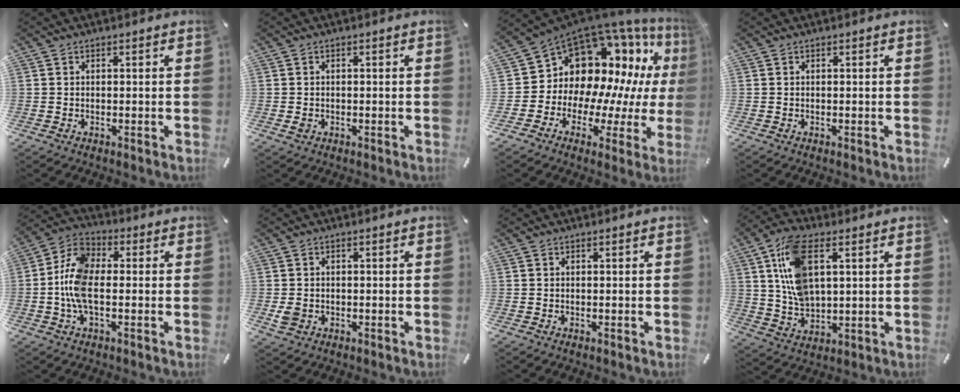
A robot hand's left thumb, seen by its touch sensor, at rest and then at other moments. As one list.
[{"total": 1.2, "force": [-0.3, 1.0, 0.6], "torque": [-0.010, 0.003, -0.006]}, {"total": 15.5, "force": [8.0, 12.0, 5.9], "torque": [-0.081, -0.097, 0.166]}, {"total": 0.0}, {"total": 9.9, "force": [-1.5, 5.5, 8.1], "torque": [-0.183, 0.000, -0.029]}, {"total": 2.9, "force": [-0.5, 2.5, 1.3], "torque": [-0.022, -0.001, -0.012]}, {"total": 0.0}, {"total": 12.9, "force": [4.3, 7.1, 10.0], "torque": [-0.229, 0.003, 0.077]}]